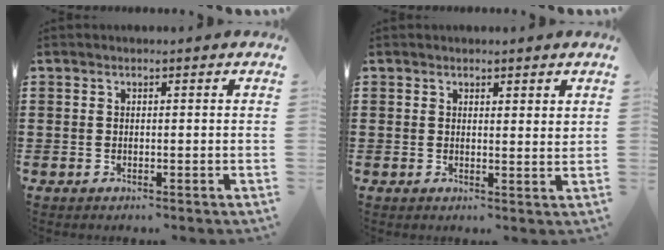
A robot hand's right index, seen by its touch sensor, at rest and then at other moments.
{"total": 1.4, "force": [1.2, 0.4, 0.4], "torque": [-0.003, 0.000, 0.022]}